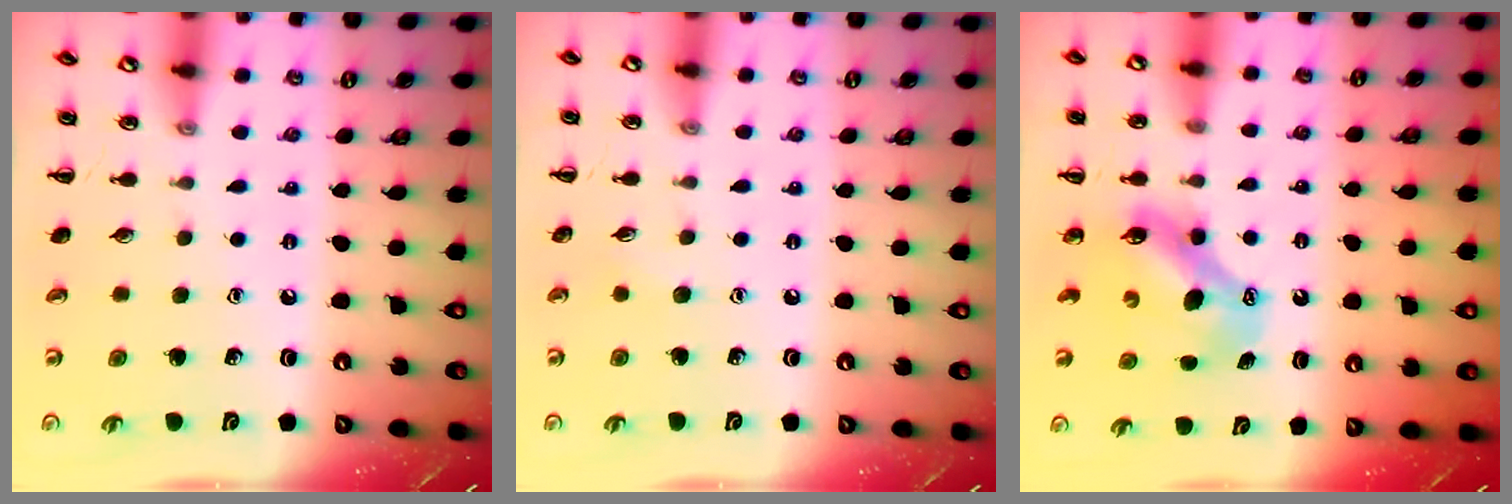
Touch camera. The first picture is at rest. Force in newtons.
{"total": 3.7, "press": 3.6, "slide": 0.8}
{"total": 8.8, "press": 8.6, "slide": 1.6}